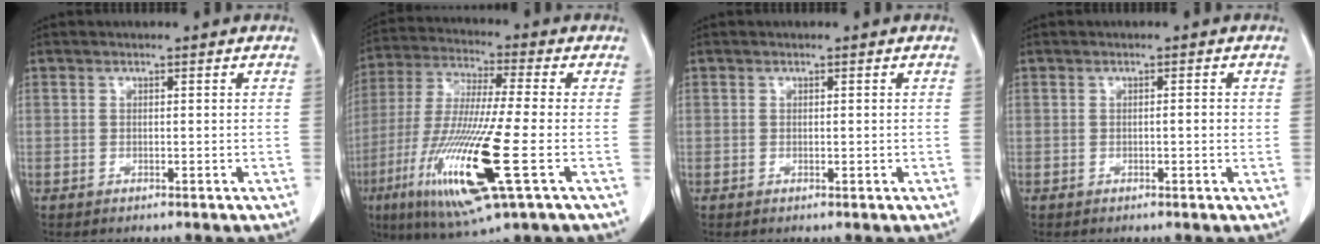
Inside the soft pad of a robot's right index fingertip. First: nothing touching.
{"total": 17.9, "force": [-6.0, 1.0, 16.9], "torque": [-0.360, -0.035, -0.110]}
{"total": 0.0}
{"total": 1.1, "force": [-0.1, 0.2, 1.0], "torque": [-0.012, 0.002, 0.000]}